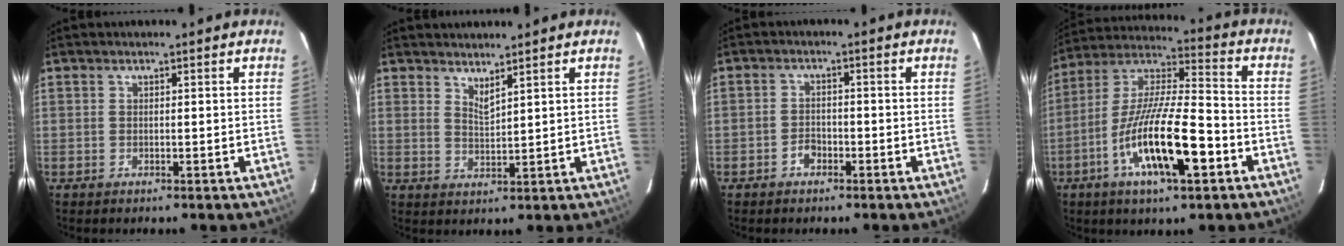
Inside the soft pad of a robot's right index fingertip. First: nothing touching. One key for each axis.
{"total": 2.7, "fx": 2.4, "fy": 0.1, "fz": 1.4, "tx": -0.023, "ty": -0.003, "tz": 0.040}
{"total": 2.5, "fx": -1.6, "fy": 1.6, "fz": 1.0, "tx": -0.020, "ty": 0.007, "tz": -0.027}
{"total": 17.9, "fx": -7.0, "fy": 4.2, "fz": 15.9, "tx": -0.304, "ty": -0.013, "tz": -0.131}